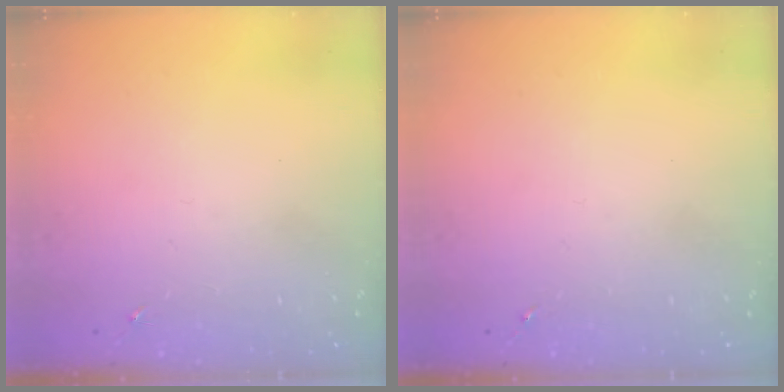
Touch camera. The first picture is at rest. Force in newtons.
{"total": 0.0}